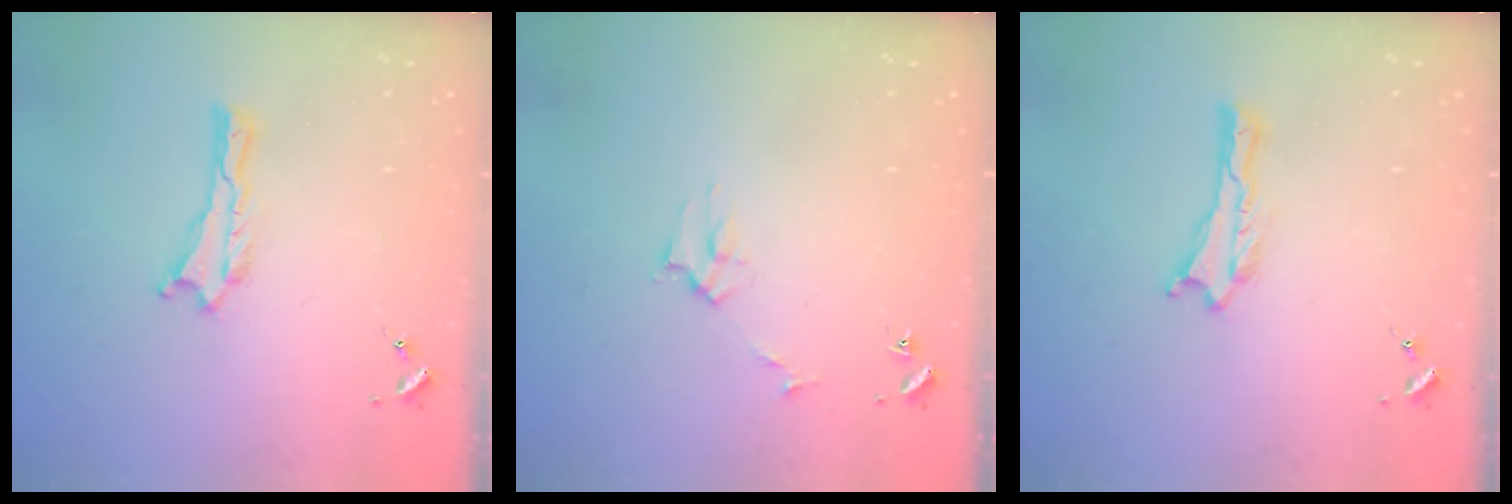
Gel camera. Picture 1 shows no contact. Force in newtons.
{"total": 2.7, "press": 2.7, "slide": 0.3}
{"total": 0.0}